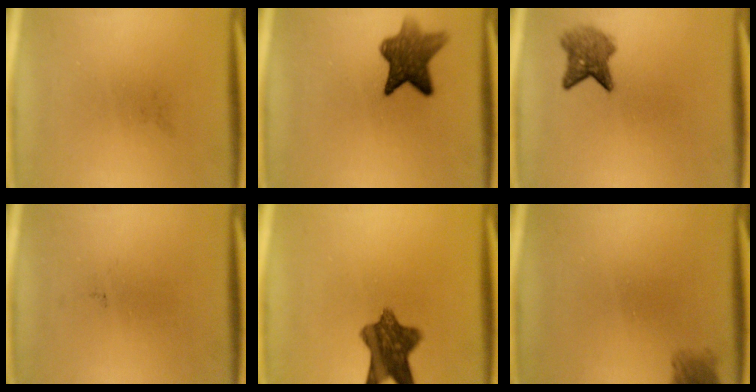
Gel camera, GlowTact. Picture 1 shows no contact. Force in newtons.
{"total": 8.3}
{"total": 4.5}
{"total": 0.0}
{"total": 9.1}
{"total": 2.1}